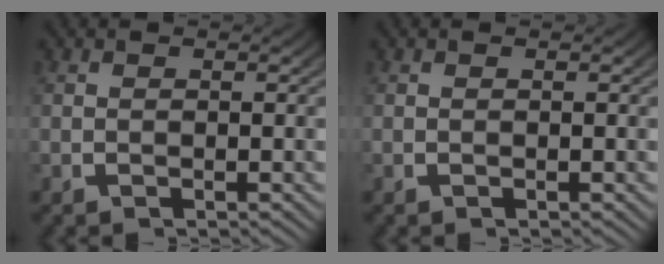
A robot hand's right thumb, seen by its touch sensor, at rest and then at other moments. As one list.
[{"total": 0.0}]